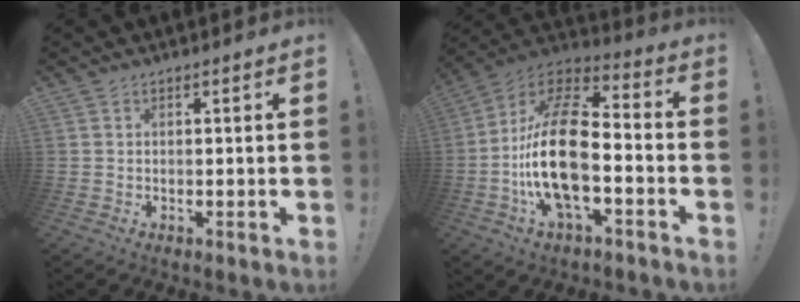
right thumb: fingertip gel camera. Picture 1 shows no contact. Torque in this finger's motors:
{"motor_torque": [2.43, 2.58, 0.41, 0.00, 0.55]}